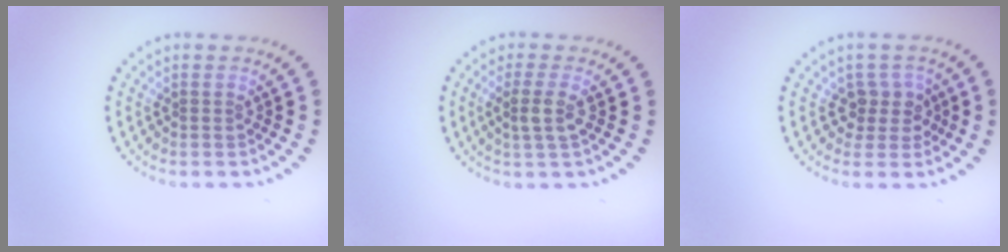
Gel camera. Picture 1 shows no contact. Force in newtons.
{"total": 2.0, "press": 1.8, "slide": 1.0}
{"total": 2.3, "press": 1.9, "slide": 1.3}